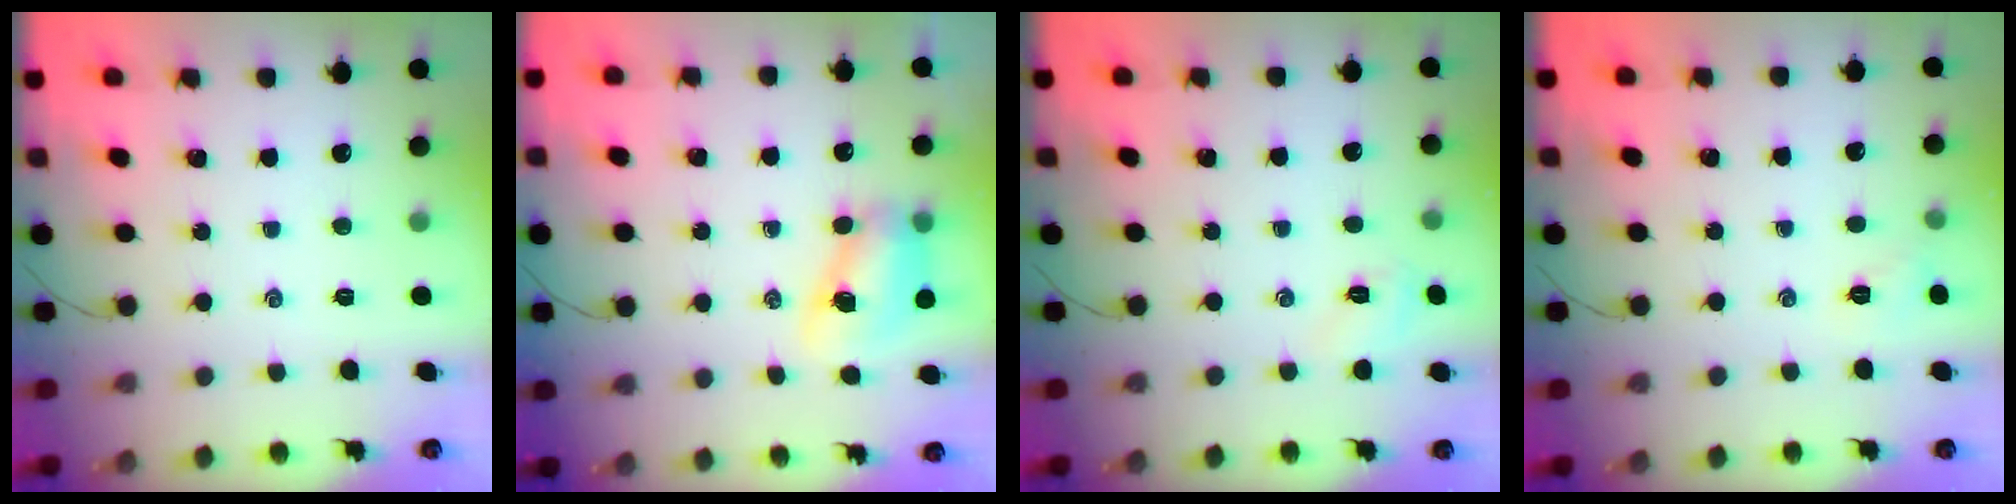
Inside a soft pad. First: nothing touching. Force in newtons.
{"total": 8.2, "press": 8.1, "slide": 1.0}
{"total": 3.3, "press": 3.1, "slide": 0.8}
{"total": 5.0, "press": 4.8, "slide": 1.5}